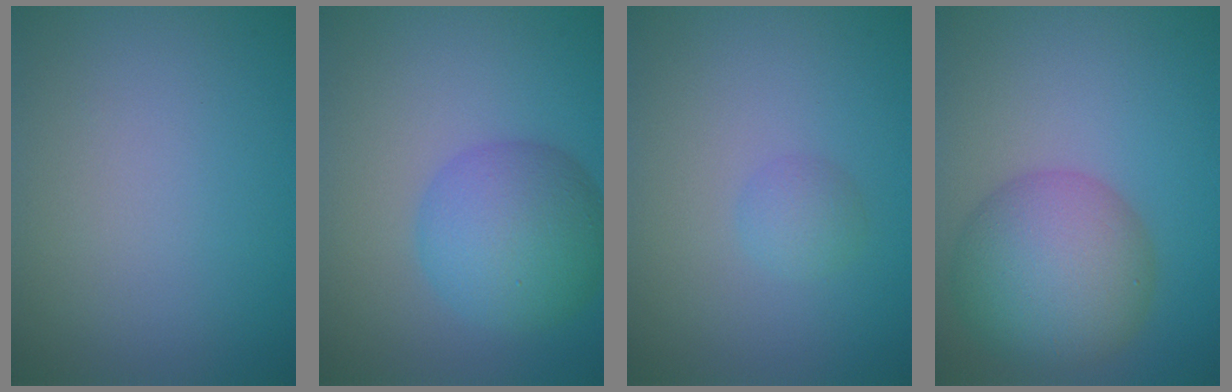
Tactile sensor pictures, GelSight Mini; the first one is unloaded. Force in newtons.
{"total": 6.2, "press": 6.2, "slide": 0.2}
{"total": 1.3, "press": 1.3, "slide": 0.1}
{"total": 8.1, "press": 8.1, "slide": 0.3}